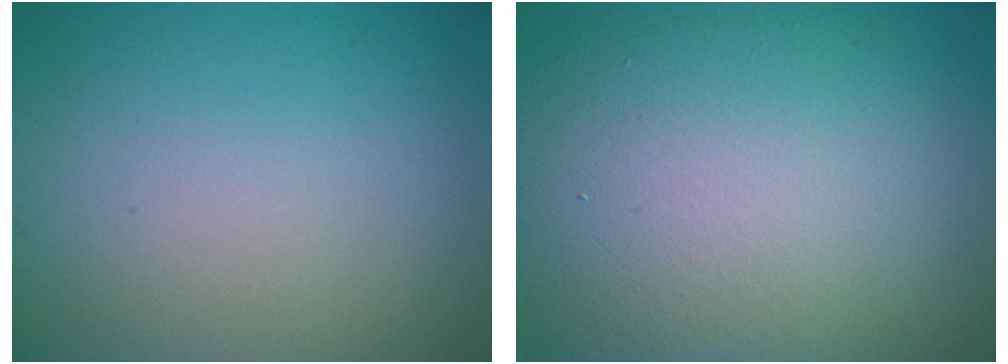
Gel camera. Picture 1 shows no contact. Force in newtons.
{"total": 14.9, "press": 14.8, "slide": 0.9}